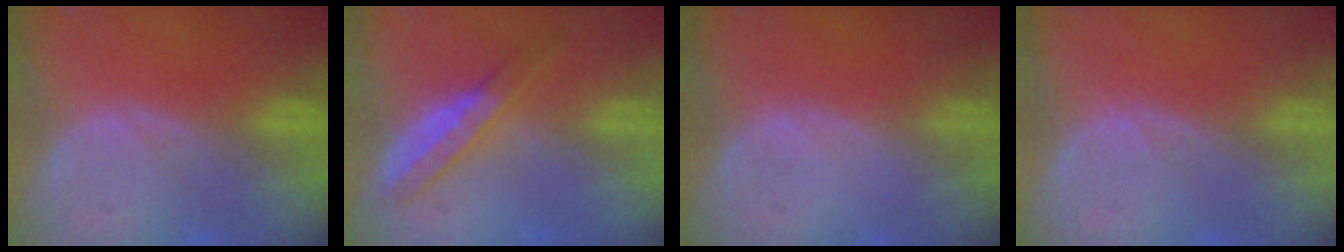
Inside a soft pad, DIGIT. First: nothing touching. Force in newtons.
{"total": 4.9, "press": 4.8, "slide": 0.7}
{"total": 0.0}
{"total": 0.0}